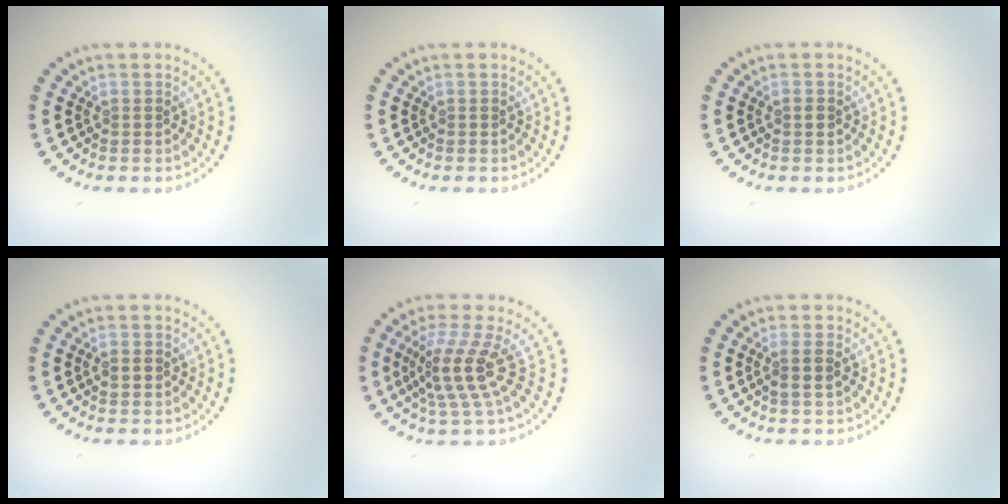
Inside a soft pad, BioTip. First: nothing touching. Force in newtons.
{"total": 0.0}
{"total": 0.8, "press": 0.8, "slide": 0.1}
{"total": 1.4, "press": 1.4, "slide": 0.0}
{"total": 4.0, "press": 2.7, "slide": 2.9}
{"total": 1.5, "press": 1.3, "slide": 0.6}